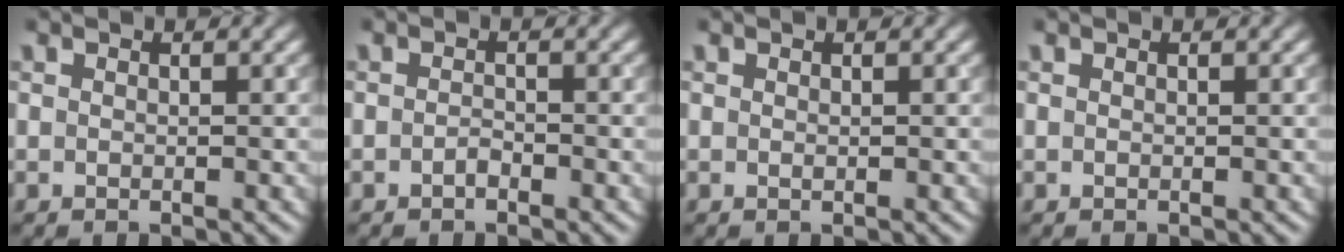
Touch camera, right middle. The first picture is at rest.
{"total": 0.7, "force": [-0.5, 0.3, 0.4], "torque": [-0.009, 0.001, -0.010]}
{"total": 0.0}
{"total": 0.0}